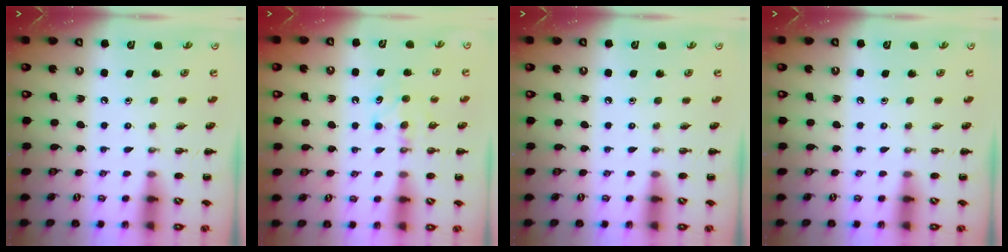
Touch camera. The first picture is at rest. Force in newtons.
{"total": 5.5, "press": 5.3, "slide": 1.6}
{"total": 0.0}
{"total": 0.0}